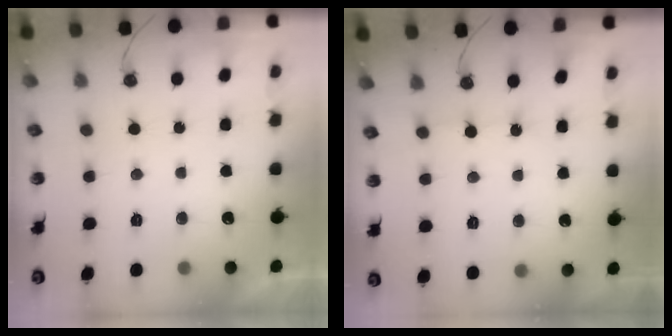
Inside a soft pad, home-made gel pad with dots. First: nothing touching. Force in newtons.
{"total": 2.5, "press": 2.5, "slide": 0.4}